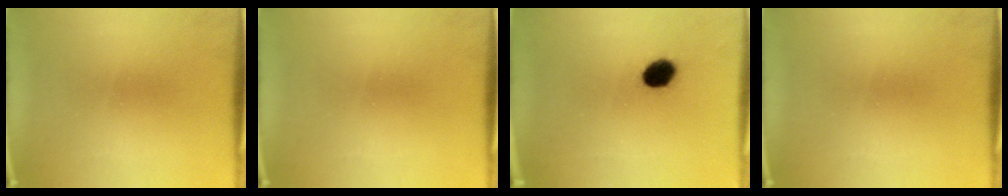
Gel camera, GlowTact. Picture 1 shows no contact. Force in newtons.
{"total": 0.0}
{"total": 6.4}
{"total": 0.0}